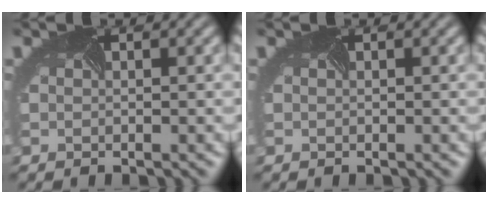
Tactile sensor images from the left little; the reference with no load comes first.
{"total": 0.0}